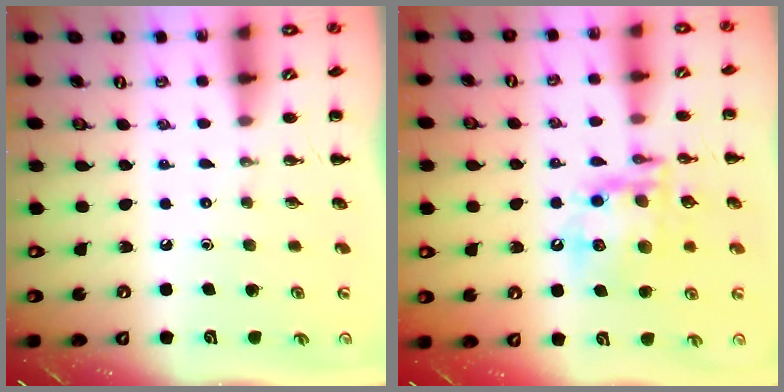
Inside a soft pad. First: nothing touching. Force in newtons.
{"total": 15.2, "press": 14.9, "slide": 2.6}